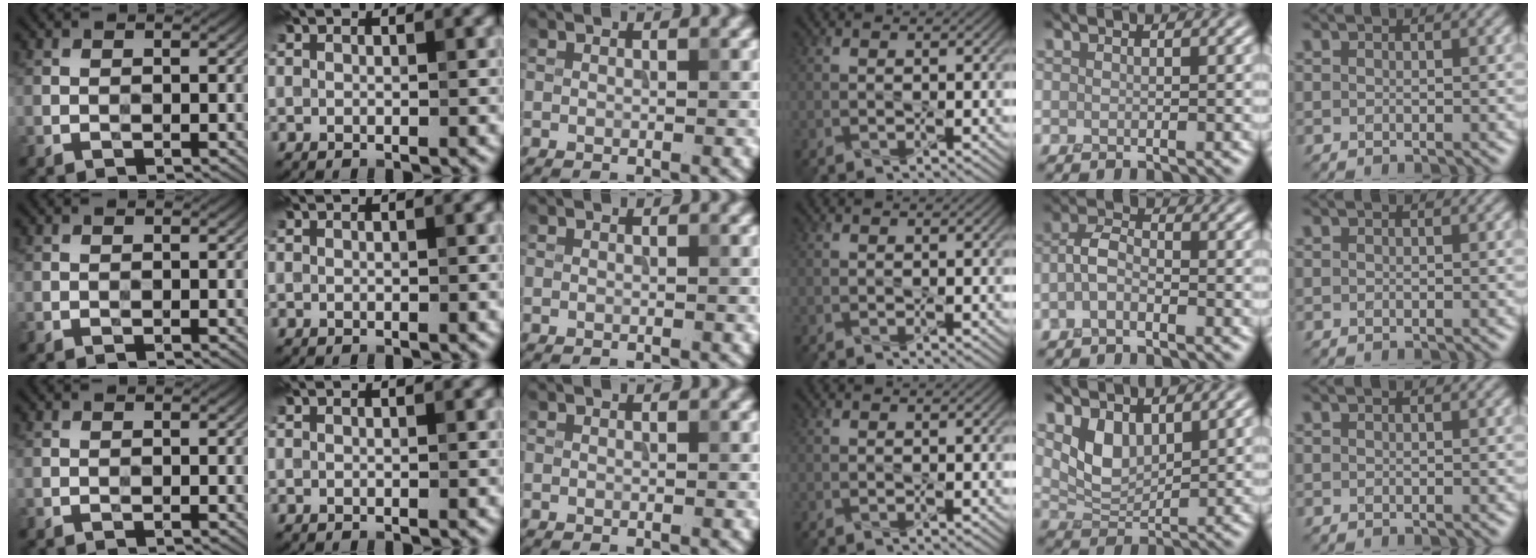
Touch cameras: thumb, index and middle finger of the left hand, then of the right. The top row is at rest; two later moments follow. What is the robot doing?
{"motion": "press", "object": "sticky note"}